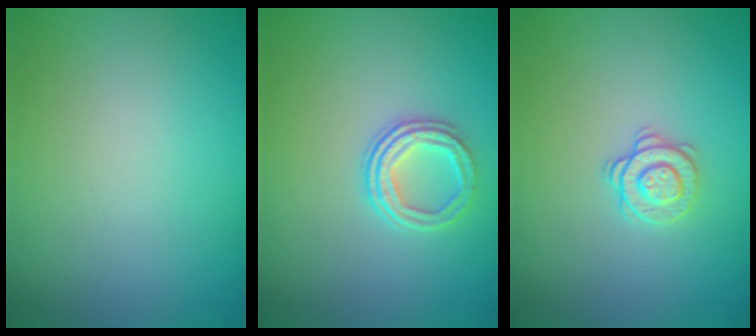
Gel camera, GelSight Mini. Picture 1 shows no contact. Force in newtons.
{"total": 3.0, "press": 2.3, "slide": 1.9}
{"total": 1.7, "press": 1.3, "slide": 1.1}